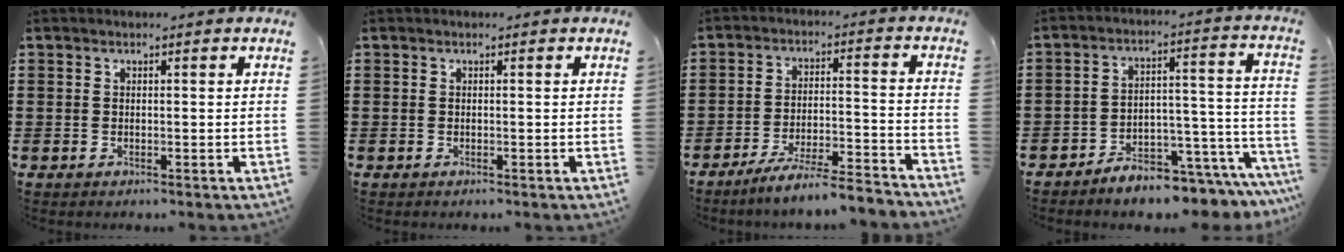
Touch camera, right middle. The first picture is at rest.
{"total": 0.0}
{"total": 6.5, "force": [-5.9, -0.2, 2.5], "torque": [-0.050, -0.008, -0.114]}
{"total": 5.7, "force": [-5.5, 0.8, 1.2], "torque": [-0.020, 0.011, -0.106]}